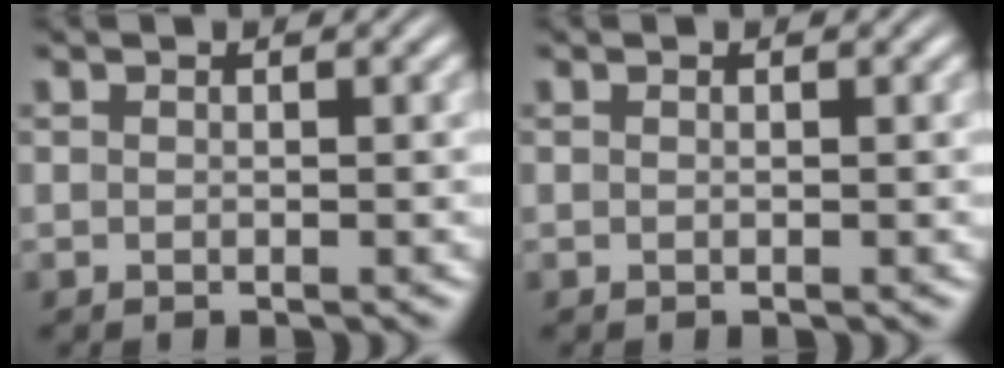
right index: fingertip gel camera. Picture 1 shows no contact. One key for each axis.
{"total": 0.0}